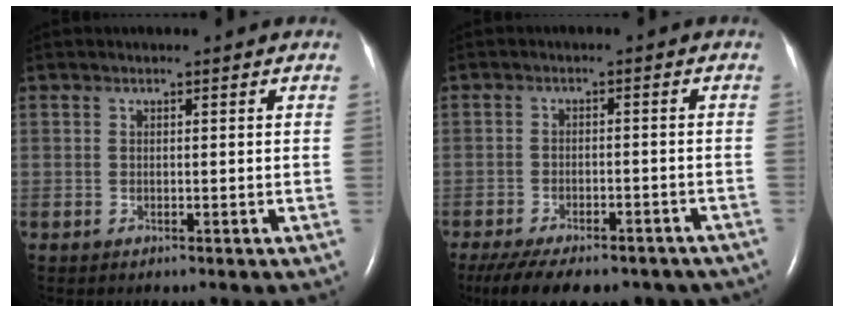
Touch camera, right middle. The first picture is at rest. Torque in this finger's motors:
{"motor_torque": [1.08, -1.06, 0.19, 0.13]}